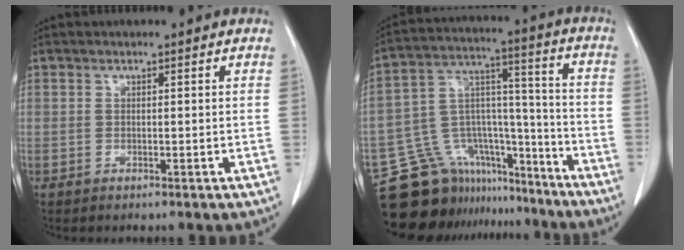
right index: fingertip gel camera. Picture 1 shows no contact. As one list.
[{"total": 17.0, "force": [-14.8, 7.9, 2.7], "torque": [-0.049, 0.076, -0.236]}]